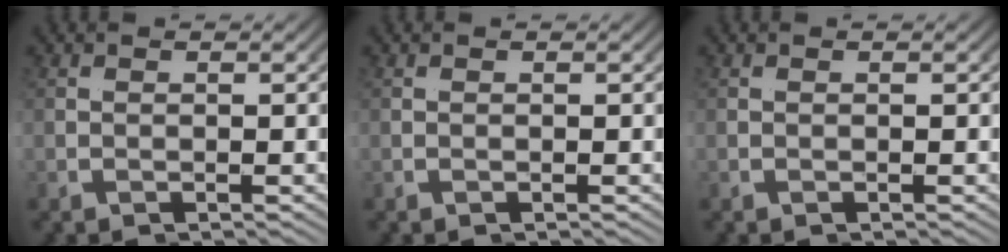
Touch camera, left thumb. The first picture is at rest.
{"total": 0.0}
{"total": 0.0}